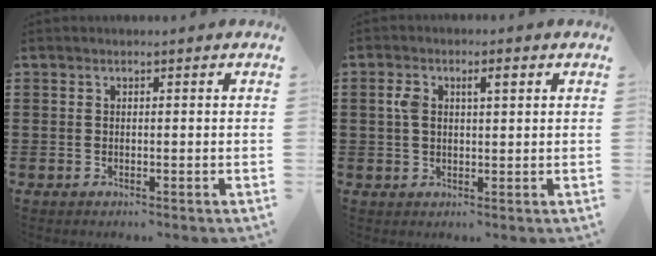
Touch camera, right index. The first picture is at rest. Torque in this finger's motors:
{"motor_torque": [0.18, -0.06, 0.09, 0.07]}